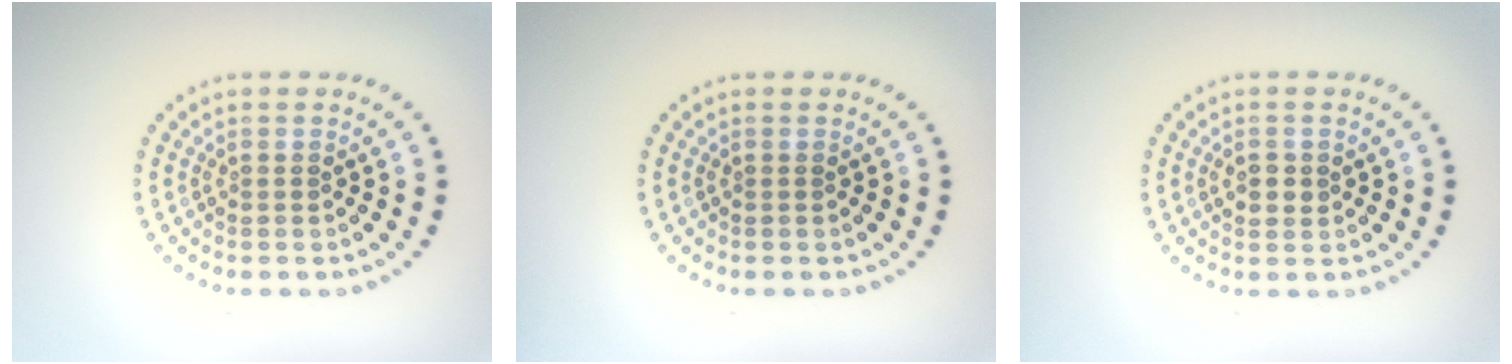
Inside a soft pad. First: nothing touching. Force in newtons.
{"total": 0.0}
{"total": 1.6, "press": 1.5, "slide": 0.4}